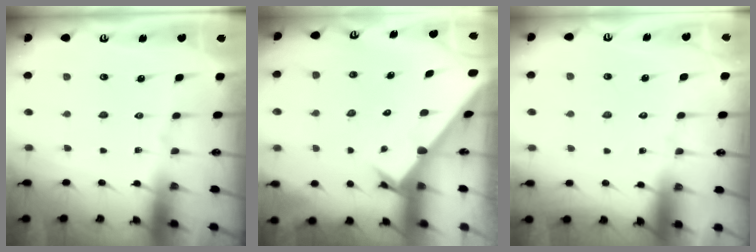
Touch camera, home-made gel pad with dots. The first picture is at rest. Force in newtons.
{"total": 2.6, "press": 2.6, "slide": 0.3}
{"total": 5.9, "press": 5.9, "slide": 0.4}